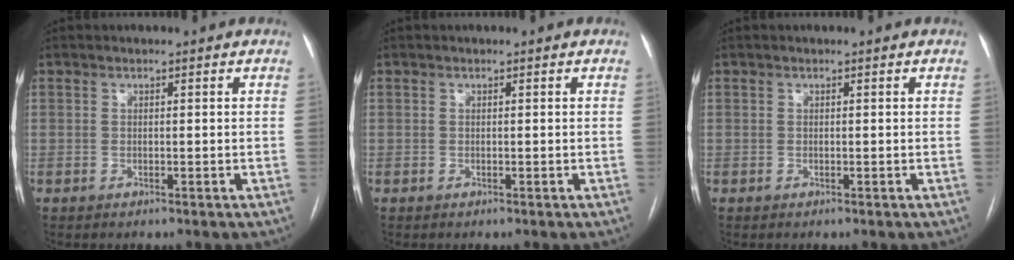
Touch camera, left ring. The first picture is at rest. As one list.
[{"total": 0.0}, {"total": 0.0}]